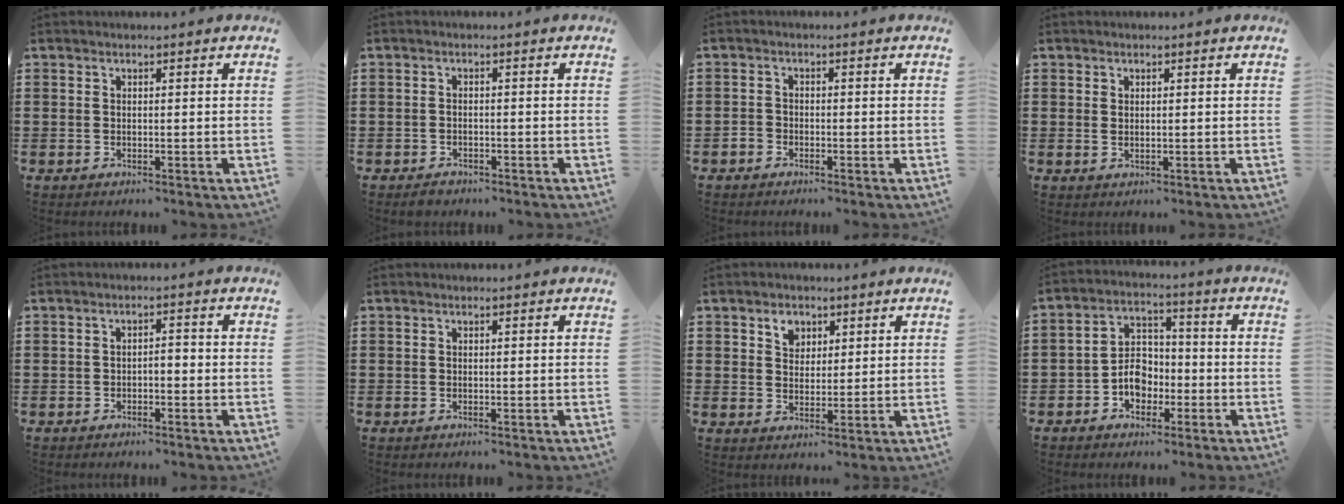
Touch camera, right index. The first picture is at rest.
{"total": 1.1, "force": [-1.0, 0.5, 0.3], "torque": [-0.009, -0.002, -0.020]}
{"total": 1.0, "force": [-0.9, 0.5, 0.0], "torque": [-0.002, 0.003, -0.019]}
{"total": 0.8, "force": [0.4, 0.4, 0.5], "torque": [-0.009, 0.005, 0.007]}
{"total": 1.4, "force": [-0.9, 0.6, 0.8], "torque": [-0.020, 0.002, -0.021]}
{"total": 0.0}
{"total": 3.5, "force": [2.0, 2.5, 1.4], "torque": [-0.030, 0.007, 0.034]}
{"total": 5.7, "force": [-2.0, 4.3, 3.1], "torque": [-0.045, 0.008, -0.041]}